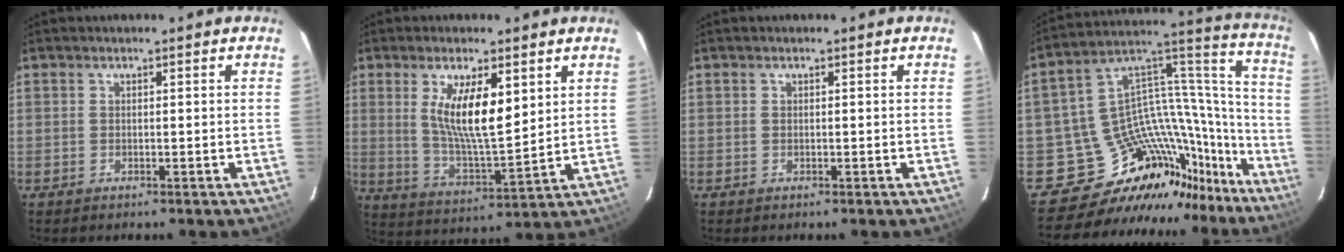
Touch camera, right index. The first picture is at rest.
{"total": 11.8, "force": [4.4, 3.1, 10.5], "torque": [-0.191, -0.008, 0.086]}
{"total": 0.0}
{"total": 23.0, "force": [-19.5, 11.1, 4.9], "torque": [-0.046, 0.106, -0.302]}